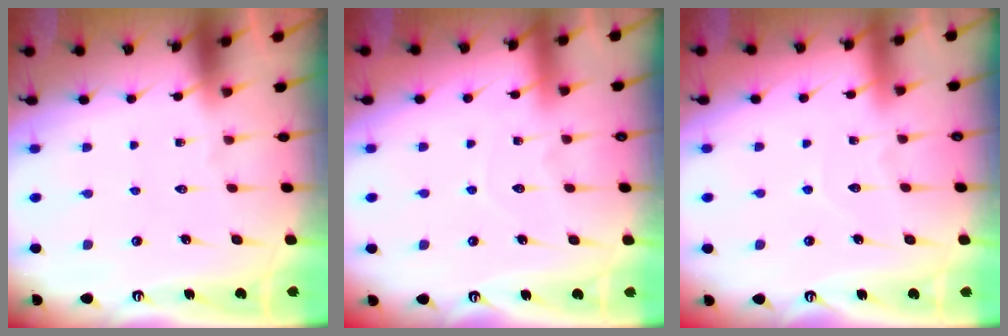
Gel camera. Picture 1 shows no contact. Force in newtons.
{"total": 4.9, "press": 4.9, "slide": 0.4}
{"total": 4.8, "press": 4.8, "slide": 0.5}